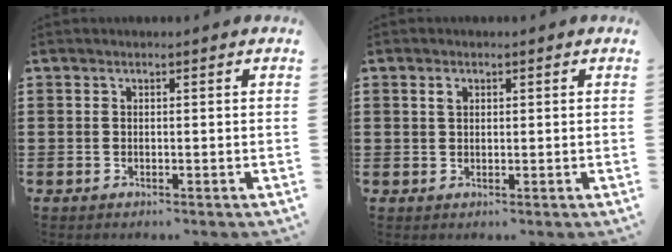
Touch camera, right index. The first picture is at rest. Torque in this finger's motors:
{"motor_torque": [0.82, 1.10, -0.17, -0.21]}